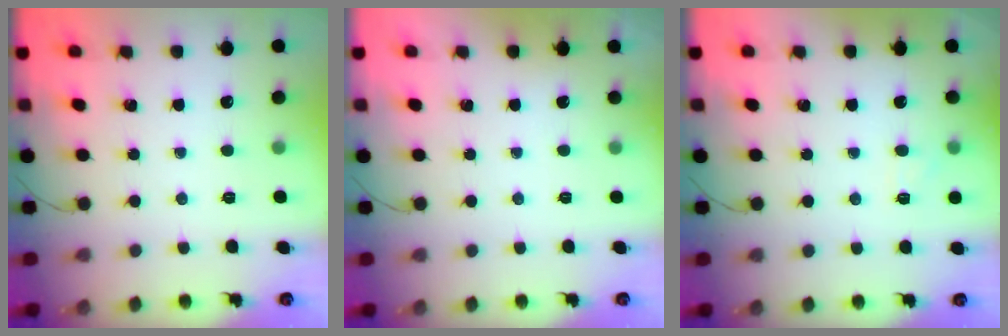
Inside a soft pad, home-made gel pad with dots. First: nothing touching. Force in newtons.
{"total": 1.9, "press": 1.9, "slide": 0.3}
{"total": 4.5, "press": 4.3, "slide": 1.3}